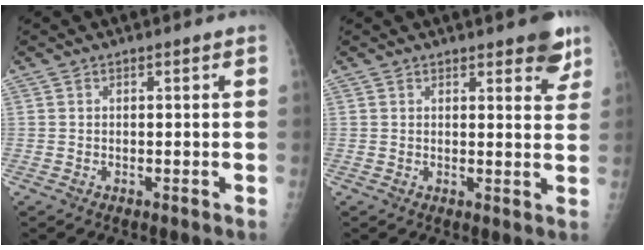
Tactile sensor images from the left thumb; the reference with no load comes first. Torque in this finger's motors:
{"motor_torque": [1.40, 0.63, 0.57, -0.14, 0.00]}